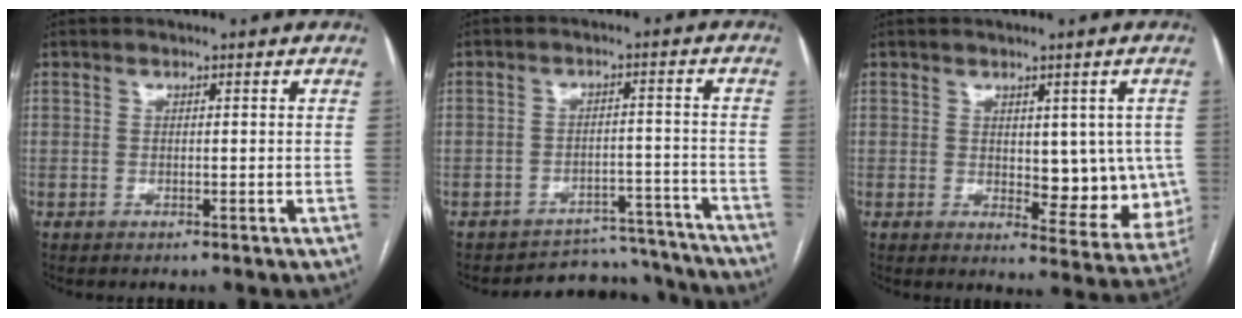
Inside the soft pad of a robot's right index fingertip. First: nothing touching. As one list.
[{"total": 10.6, "force": [-10.0, 3.2, -1.1], "torque": [0.038, 0.048, -0.126]}, {"total": 8.9, "force": [0.5, 4.4, 7.7], "torque": [-0.073, -0.006, 0.016]}]